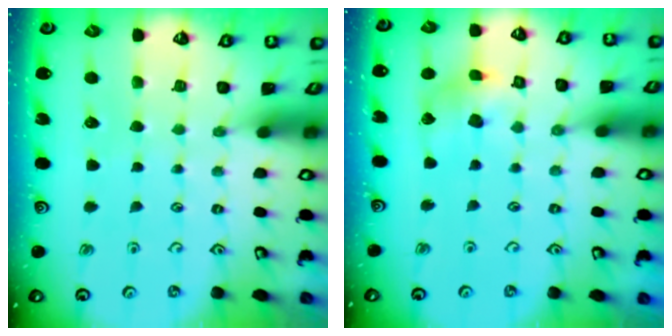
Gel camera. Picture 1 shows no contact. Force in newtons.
{"total": 9.1, "press": 9.0, "slide": 1.3}